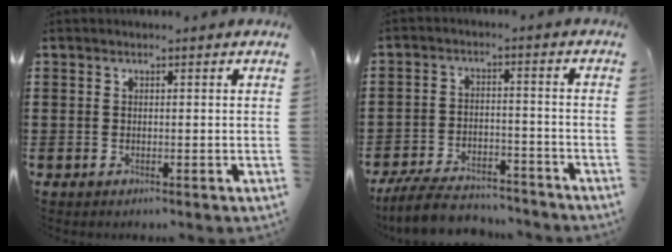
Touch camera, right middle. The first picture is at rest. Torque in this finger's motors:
{"motor_torque": [0.83, -0.17, 0.23, 0.07]}